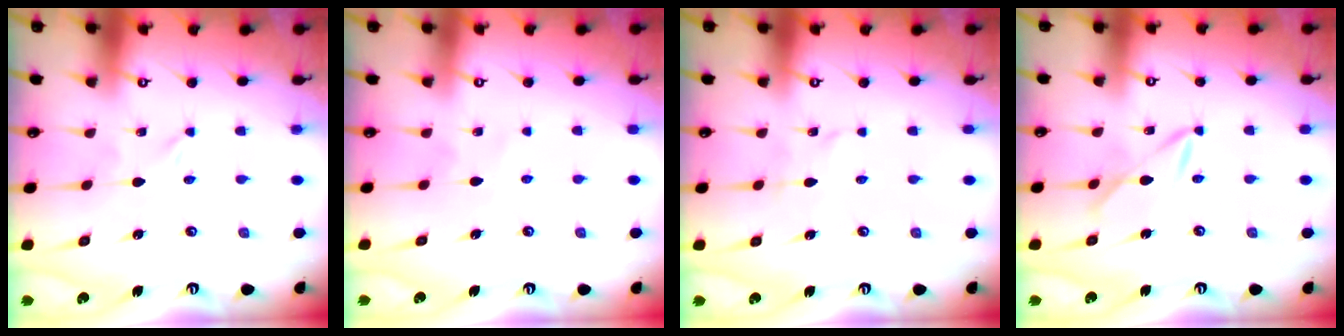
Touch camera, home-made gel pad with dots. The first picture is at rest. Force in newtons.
{"total": 4.7, "press": 4.7, "slide": 0.6}
{"total": 2.8, "press": 2.8, "slide": 0.2}
{"total": 7.2, "press": 7.1, "slide": 0.4}